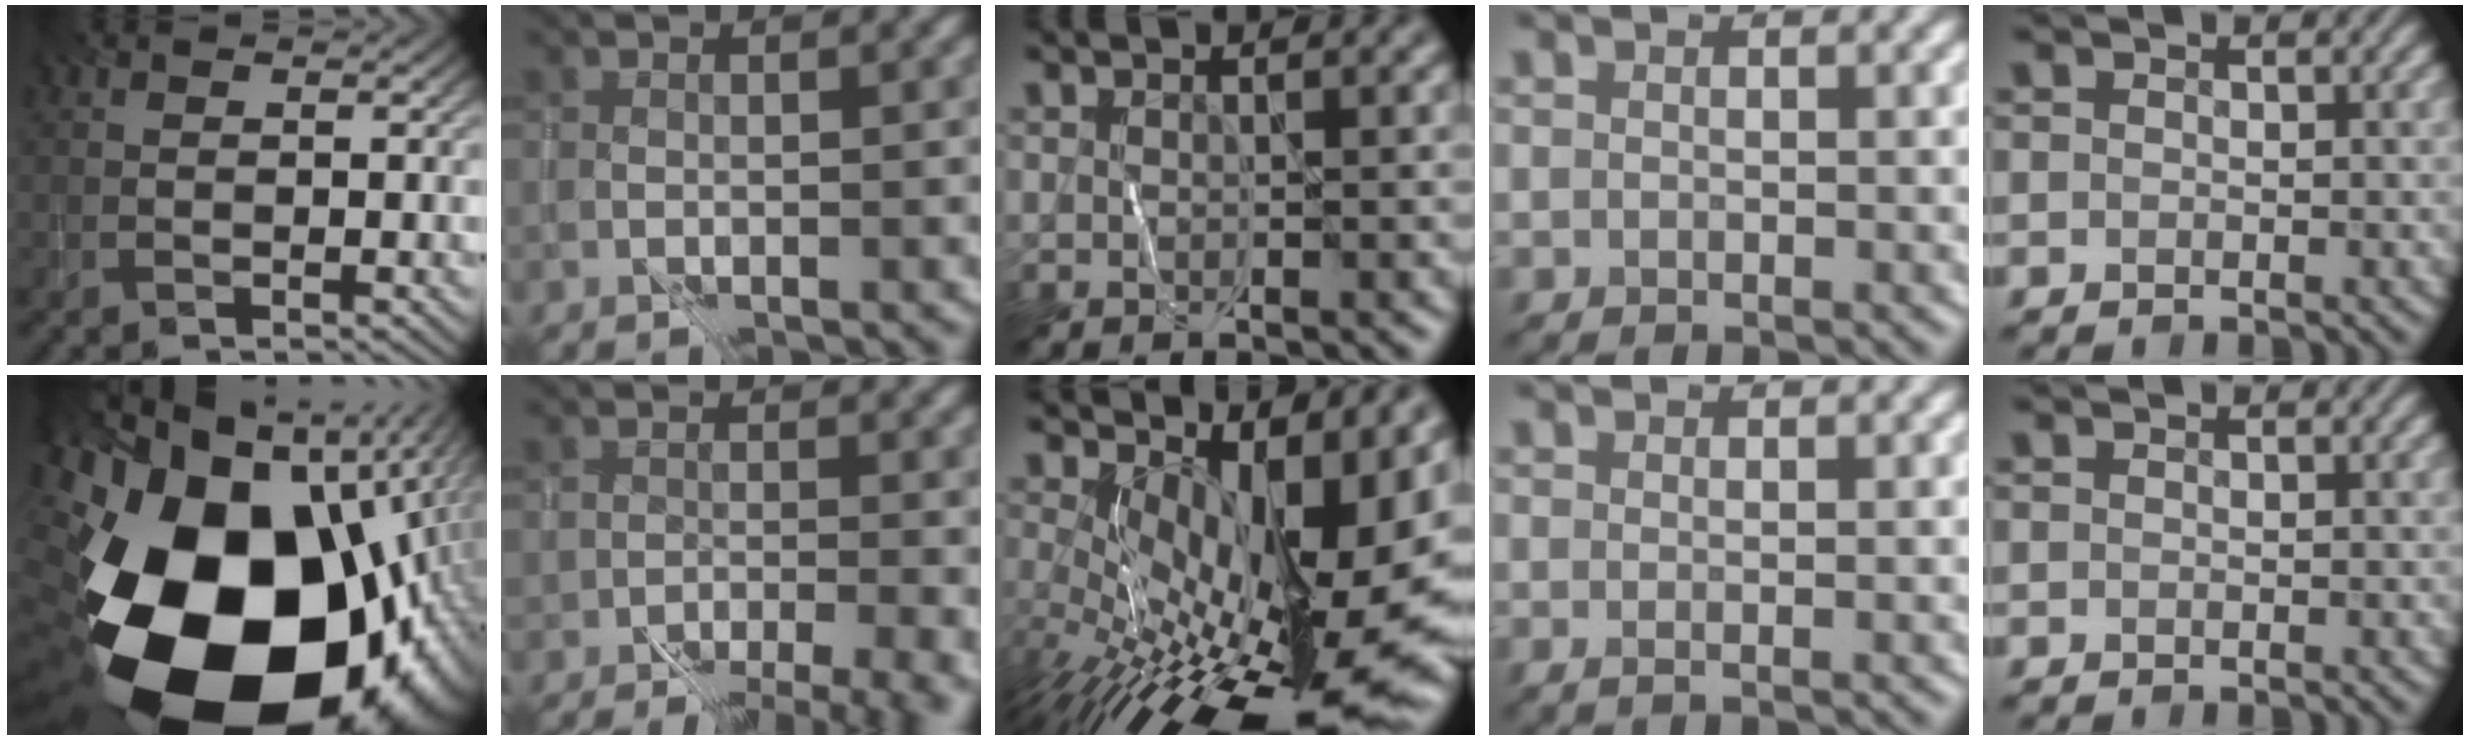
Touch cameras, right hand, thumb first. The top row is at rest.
{"thumb": {"total": 24.3, "force": [-6.7, 15.5, 17.5], "torque": [-0.348, -0.110, -0.068]}, "index": {"total": 8.1, "force": [-6.0, 2.5, 4.8], "torque": [-0.058, -0.013, -0.060]}, "middle": {"total": 16.6, "force": [-1.1, 7.3, 14.9], "torque": [-0.222, -0.028, -0.002]}, "ring": {"total": 0.7, "force": [0.0, 0.2, 0.6], "torque": [-0.009, -0.002, 0.000]}}